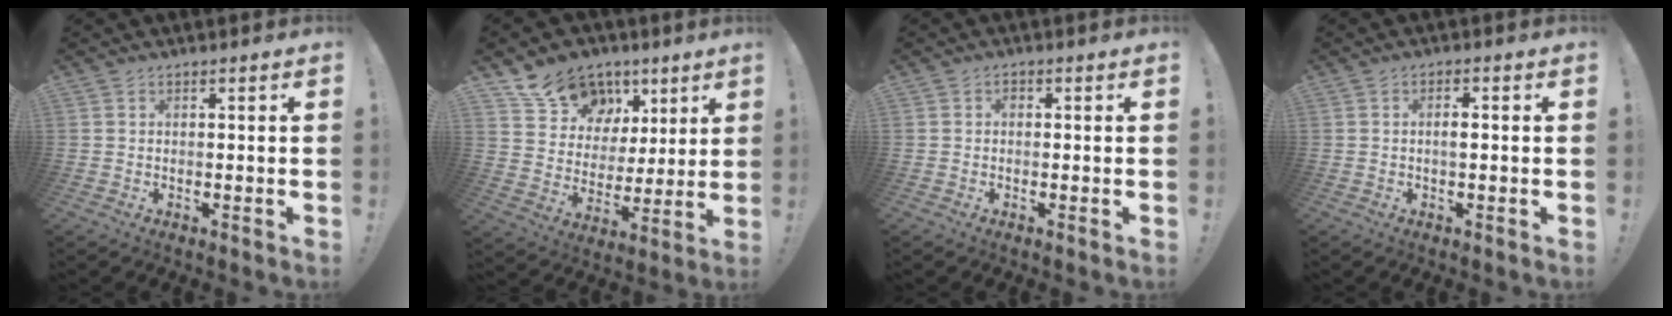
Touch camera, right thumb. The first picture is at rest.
{"total": 15.8, "force": [9.8, 11.5, 4.5], "torque": [-0.068, -0.058, 0.197]}
{"total": 1.0, "force": [-0.4, 0.7, 0.6], "torque": [-0.014, 0.008, -0.008]}
{"total": 2.2, "force": [-0.3, 0.6, 2.1], "torque": [-0.033, 0.003, -0.008]}